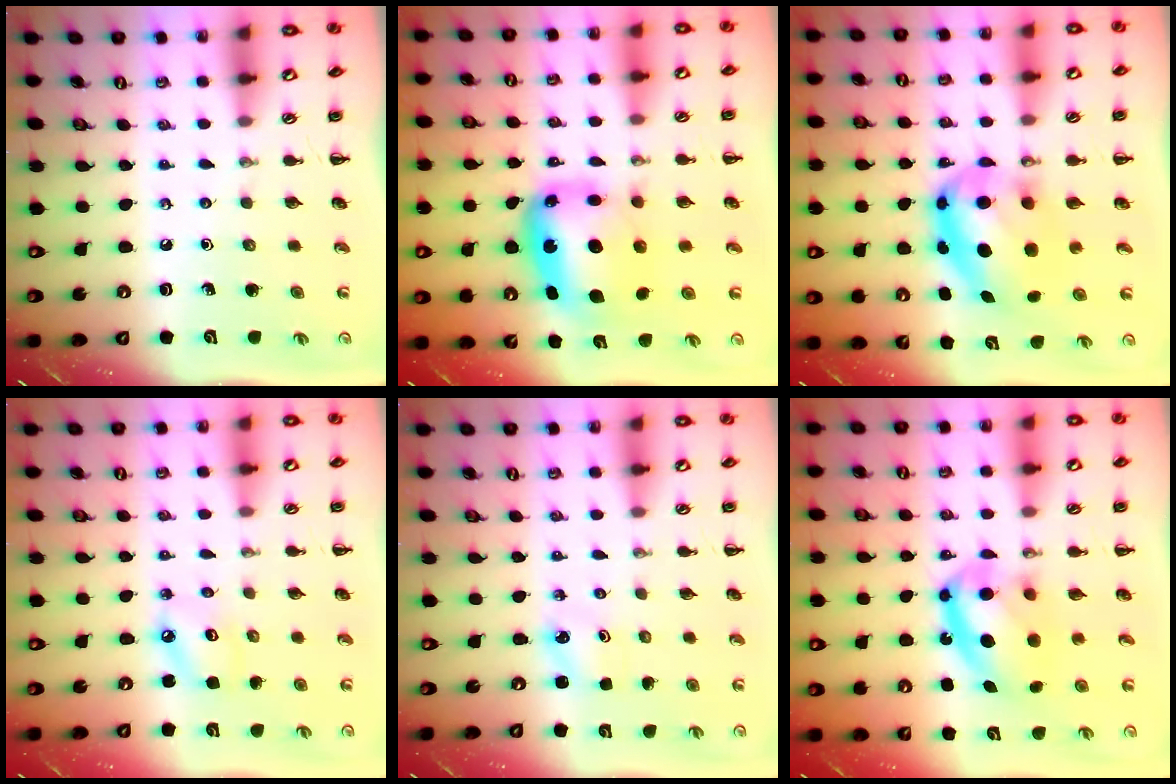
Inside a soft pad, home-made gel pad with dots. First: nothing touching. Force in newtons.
{"total": 9.9, "press": 9.5, "slide": 2.7}
{"total": 10.4, "press": 10.1, "slide": 2.3}
{"total": 5.1, "press": 5.1, "slide": 0.6}
{"total": 2.0, "press": 2.0, "slide": 0.6}
{"total": 12.3, "press": 11.9, "slide": 2.9}